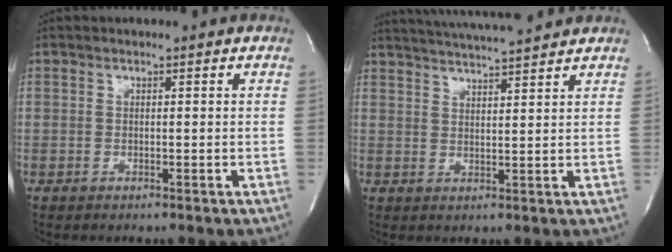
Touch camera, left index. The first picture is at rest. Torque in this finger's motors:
{"motor_torque": [0.80, -0.93, 0.40, 0.07]}